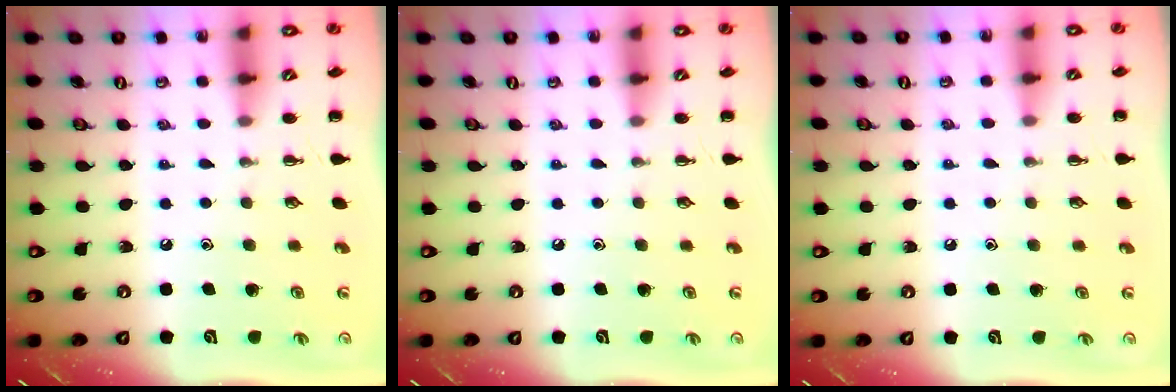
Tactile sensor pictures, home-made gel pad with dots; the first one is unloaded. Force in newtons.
{"total": 0.0}
{"total": 3.0, "press": 2.8, "slide": 1.1}